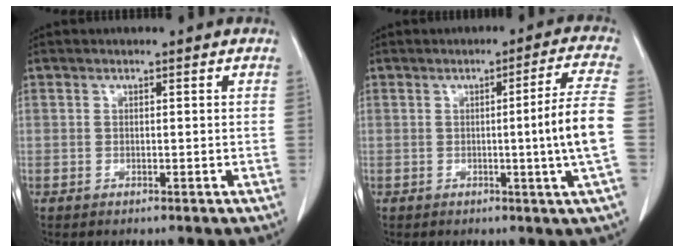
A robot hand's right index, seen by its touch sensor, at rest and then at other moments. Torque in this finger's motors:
{"motor_torque": [0.85, -0.26, 0.42, 0.06]}